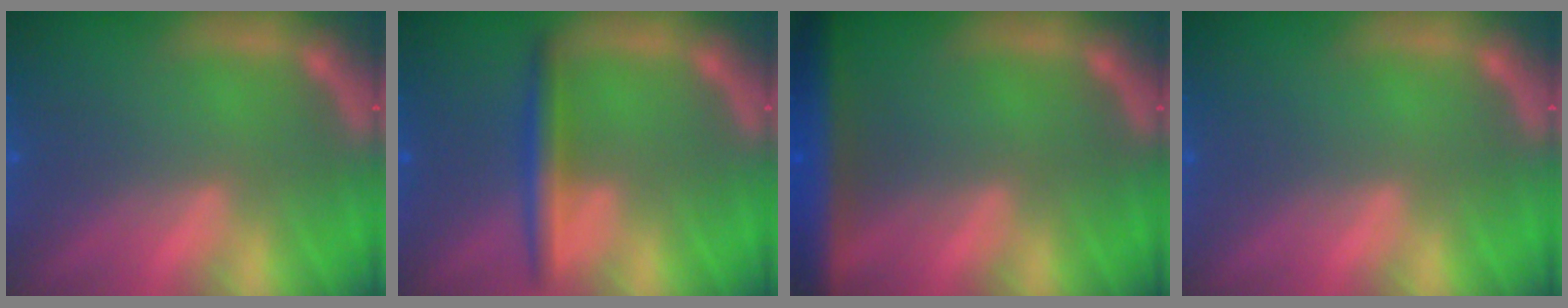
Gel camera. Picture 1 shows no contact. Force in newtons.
{"total": 3.0}
{"total": 6.4}
{"total": 0.0}